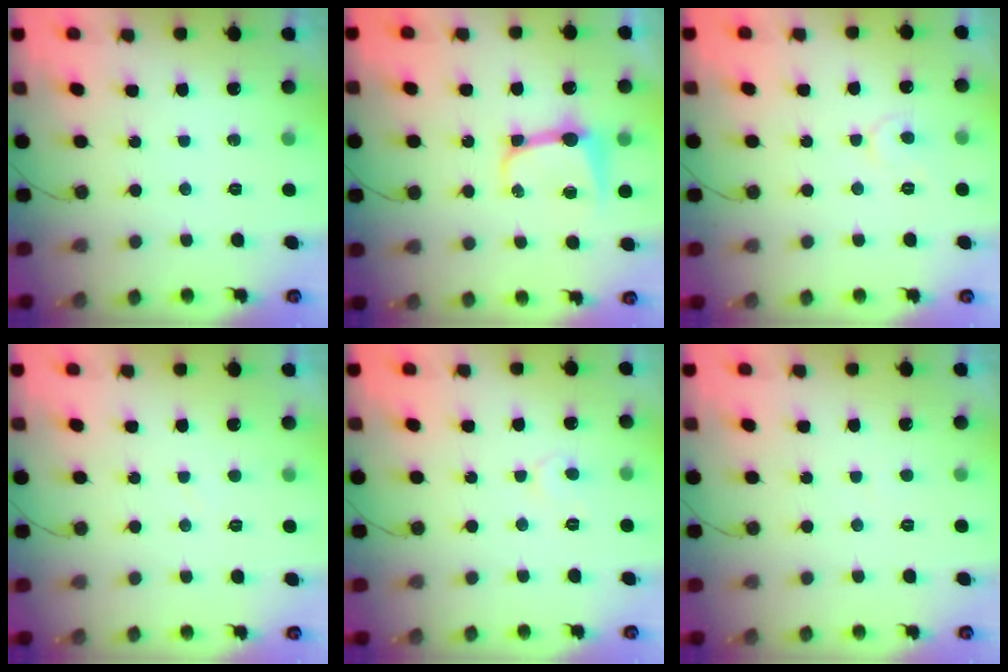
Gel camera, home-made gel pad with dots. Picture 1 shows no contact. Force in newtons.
{"total": 8.3, "press": 8.3, "slide": 0.1}
{"total": 5.8, "press": 5.8, "slide": 0.3}
{"total": 1.6, "press": 1.6, "slide": 0.2}
{"total": 4.9, "press": 4.9, "slide": 0.4}
{"total": 1.9, "press": 1.9, "slide": 0.3}